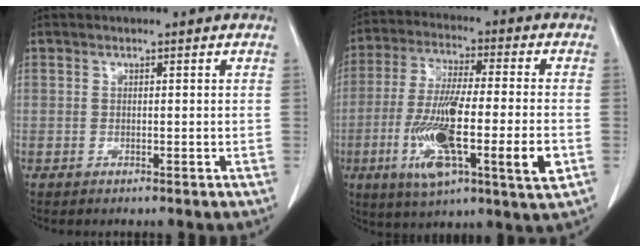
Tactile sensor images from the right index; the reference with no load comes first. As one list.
[{"total": 17.9, "force": [-4.9, 2.1, 17.0], "torque": [-0.304, -0.021, -0.082]}]